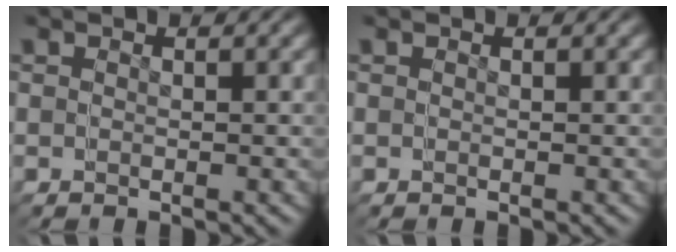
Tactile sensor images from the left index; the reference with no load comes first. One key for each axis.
{"total": 0.0}